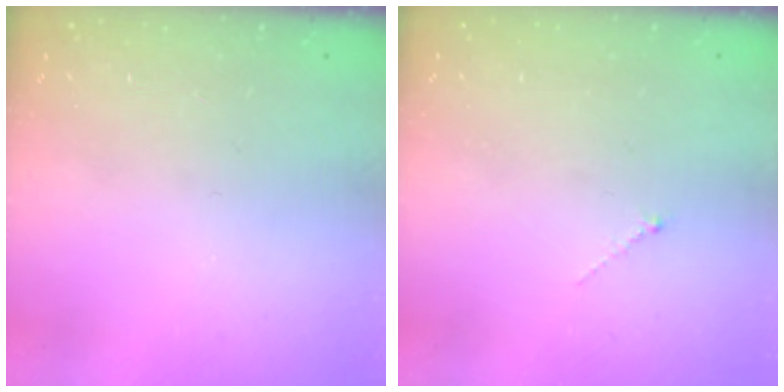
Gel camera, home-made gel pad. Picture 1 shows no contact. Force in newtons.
{"total": 0.0}